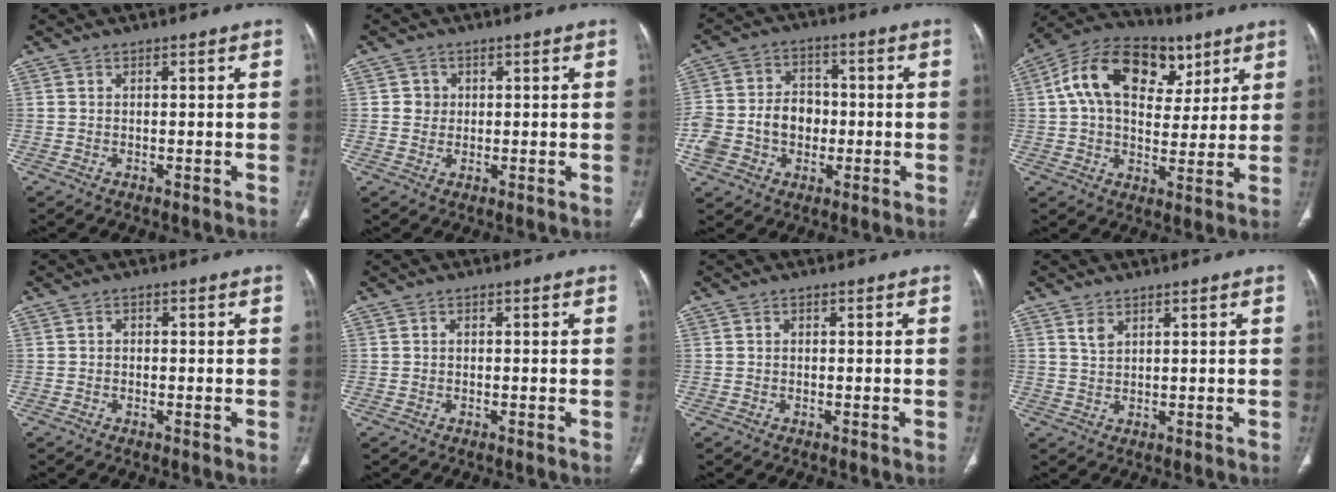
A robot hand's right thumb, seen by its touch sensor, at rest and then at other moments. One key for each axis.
{"total": 2.4, "fx": 0.3, "fy": 2.3, "fz": 0.6, "tx": 0.007, "ty": 0.003, "tz": 0.004}
{"total": 13.7, "fx": -2.3, "fy": 10.8, "fz": 8.1, "tx": -0.133, "ty": 0.034, "tz": -0.039}
{"total": 18.9, "fx": 6.8, "fy": 12.5, "fz": 12.4, "tx": -0.181, "ty": 0.008, "tz": 0.104}
{"total": 1.2, "fx": -0.3, "fy": 1.0, "fz": 0.6, "tx": -0.001, "ty": 0.004, "tz": -0.009}
{"total": 0.9, "fx": -0.2, "fy": 0.7, "fz": 0.5, "tx": -0.003, "ty": 0.003, "tz": -0.006}
{"total": 0.7, "fx": -0.2, "fy": 0.6, "fz": 0.3, "tx": -0.002, "ty": 0.002, "tz": -0.007}
{"total": 2.2, "fx": 1.3, "fy": 1.3, "fz": 1.2, "tx": -0.021, "ty": -0.005, "tz": 0.032}